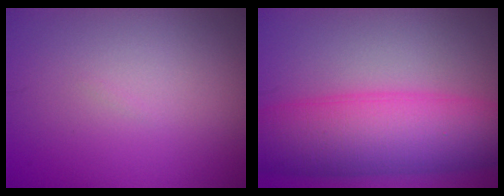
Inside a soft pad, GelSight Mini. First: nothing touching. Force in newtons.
{"total": 10.7, "press": 10.7, "slide": 0.3}